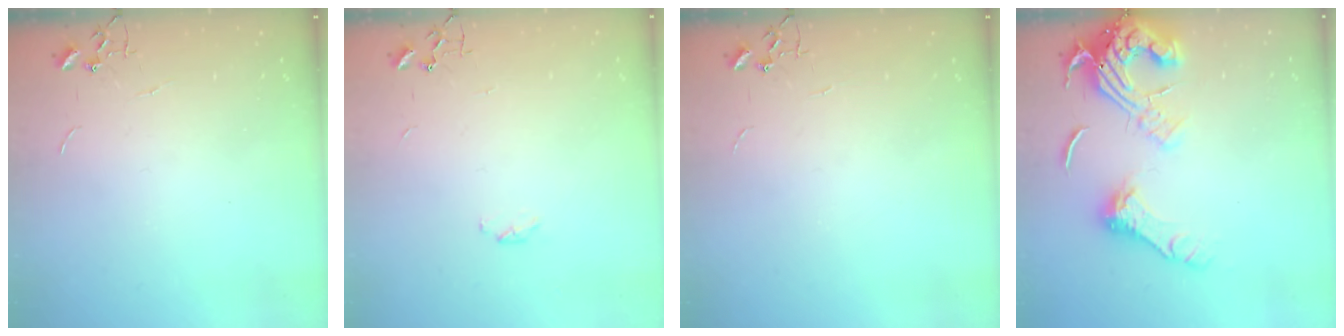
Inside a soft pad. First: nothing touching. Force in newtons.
{"total": 4.3, "press": 4.1, "slide": 1.5}
{"total": 0.0}
{"total": 16.7, "press": 16.6, "slide": 1.9}